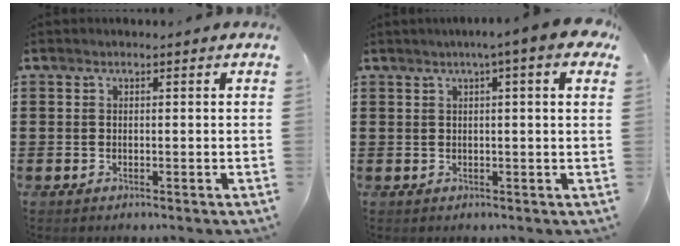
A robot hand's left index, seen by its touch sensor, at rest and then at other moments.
{"total": 3.4, "force": [1.6, -0.2, 3.0], "torque": [-0.059, 0.001, 0.027]}